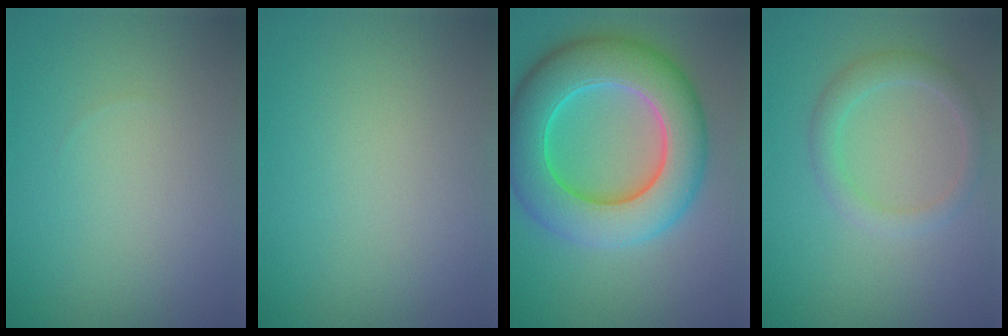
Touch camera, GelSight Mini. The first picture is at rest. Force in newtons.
{"total": 0.0}
{"total": 10.7, "press": 10.7, "slide": 0.5}
{"total": 2.3, "press": 2.3, "slide": 0.0}